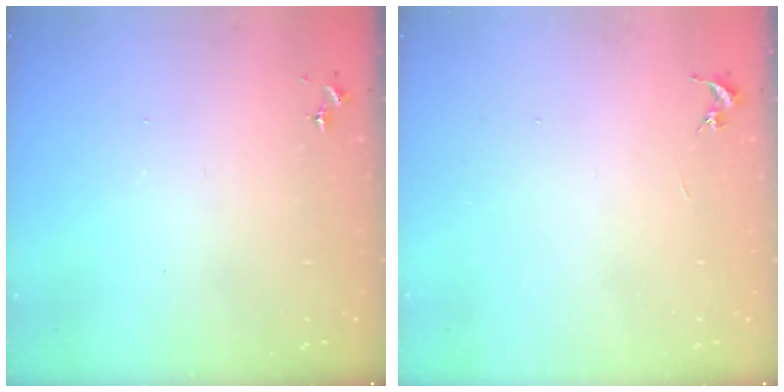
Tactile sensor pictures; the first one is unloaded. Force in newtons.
{"total": 0.0}